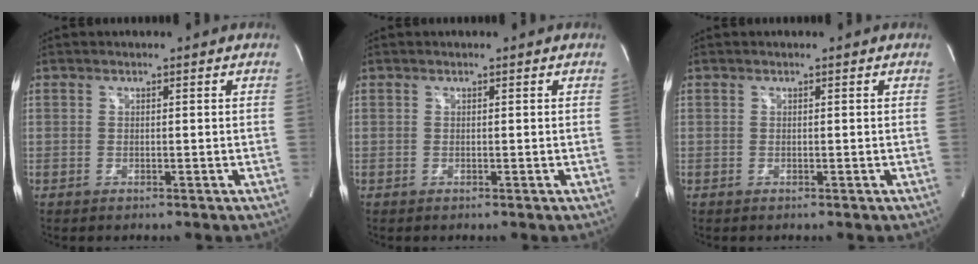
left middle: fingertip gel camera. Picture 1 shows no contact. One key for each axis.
{"total": 0.0}
{"total": 0.0}